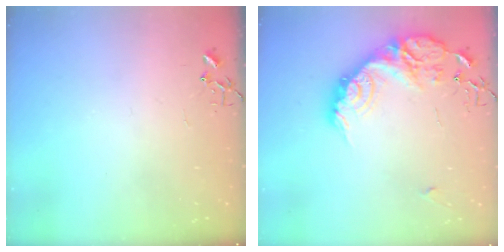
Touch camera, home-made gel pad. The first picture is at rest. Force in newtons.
{"total": 19.4, "press": 19.4, "slide": 0.6}